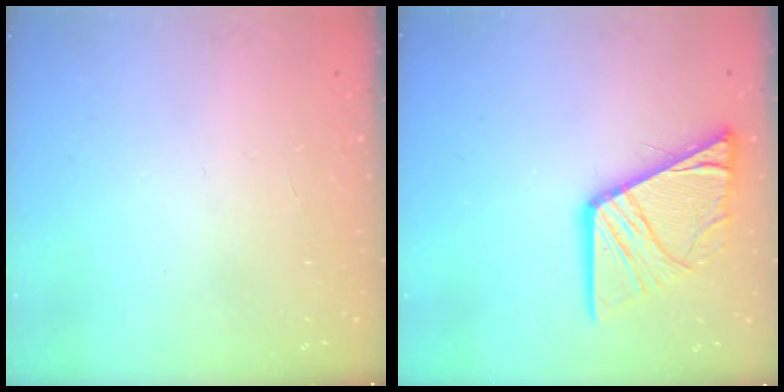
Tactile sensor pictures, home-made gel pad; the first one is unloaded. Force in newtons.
{"total": 15.7, "press": 15.7, "slide": 1.6}